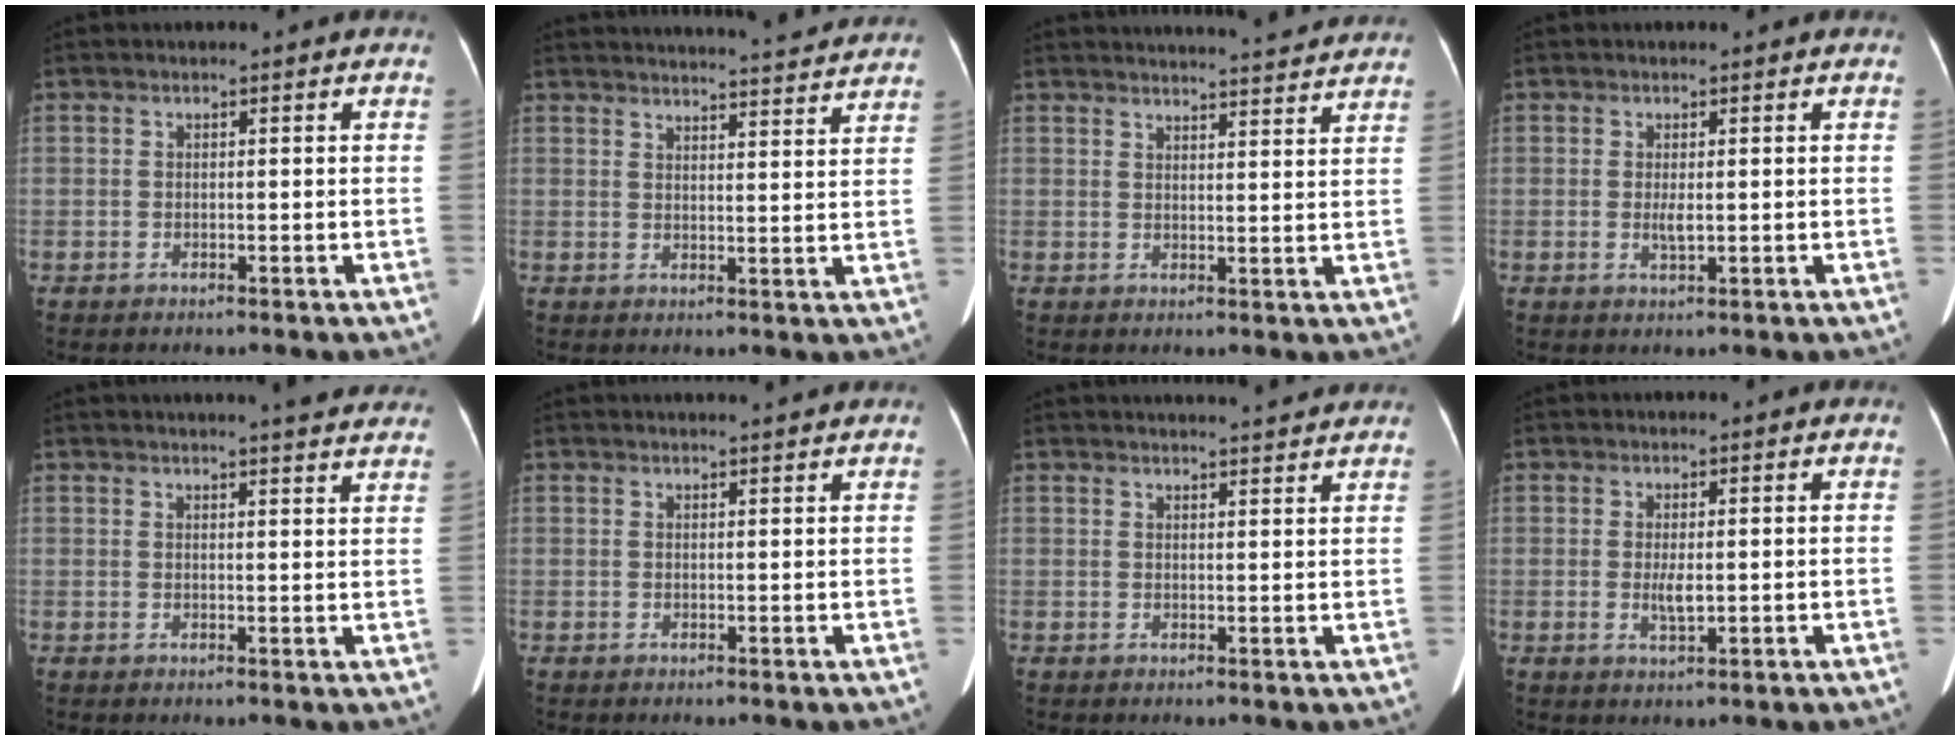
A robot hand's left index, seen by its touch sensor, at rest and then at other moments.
{"total": 18.3, "force": [17.6, 0.7, 5.2], "torque": [-0.076, -0.008, 0.217]}
{"total": 16.2, "force": [15.5, 0.6, 4.6], "torque": [-0.064, -0.002, 0.188]}
{"total": 1.5, "force": [0.1, 0.4, 1.4], "torque": [-0.031, -0.005, 0.004]}
{"total": 11.2, "force": [10.2, 0.7, 4.5], "torque": [-0.051, -0.004, 0.099]}
{"total": 3.9, "force": [3.6, -0.2, 1.3], "torque": [-0.019, 0.012, 0.042]}
{"total": 9.1, "force": [8.6, 0.3, 2.8], "torque": [-0.038, 0.014, 0.097]}
{"total": 2.3, "force": [0.0, 0.6, 2.2], "torque": [-0.043, -0.006, 0.005]}